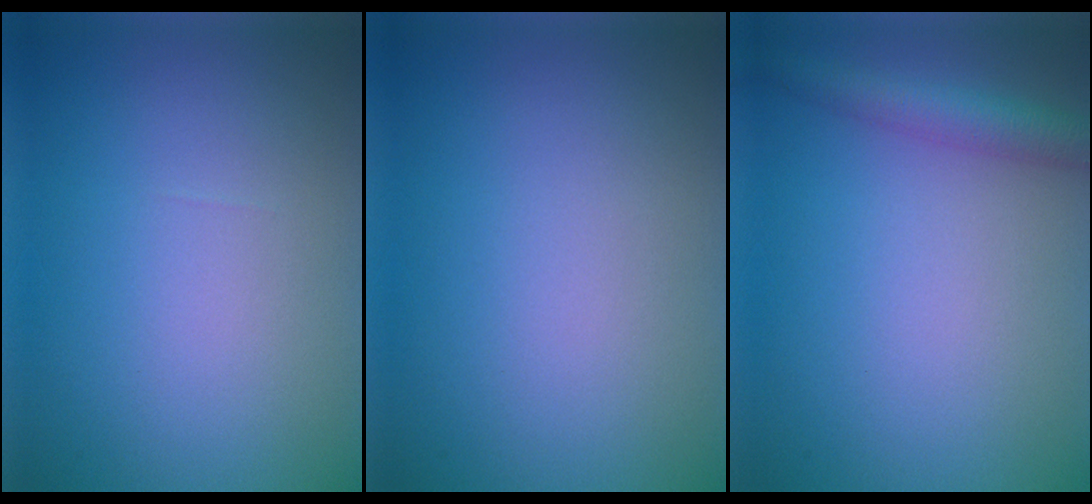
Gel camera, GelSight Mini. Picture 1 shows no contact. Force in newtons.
{"total": 0.0}
{"total": 3.2, "press": 3.2, "slide": 0.1}